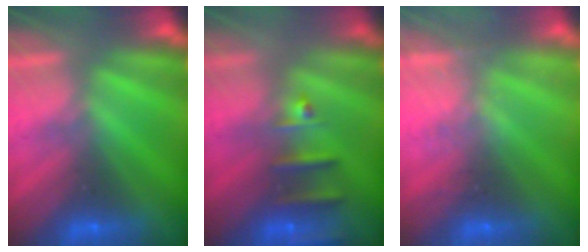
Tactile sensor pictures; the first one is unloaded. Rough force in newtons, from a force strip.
{"total": 2.4}
{"total": 2.3}